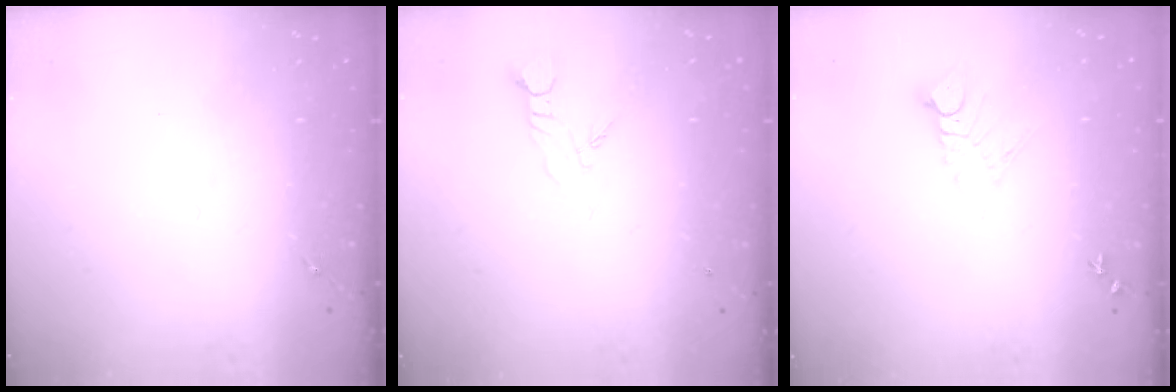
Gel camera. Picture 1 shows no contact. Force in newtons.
{"total": 3.8, "press": 3.8, "slide": 0.3}
{"total": 7.4, "press": 7.3, "slide": 0.9}